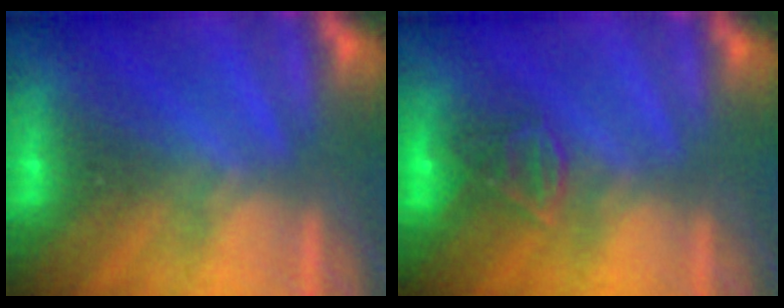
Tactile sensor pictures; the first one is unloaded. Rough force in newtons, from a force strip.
{"total": 2.8}